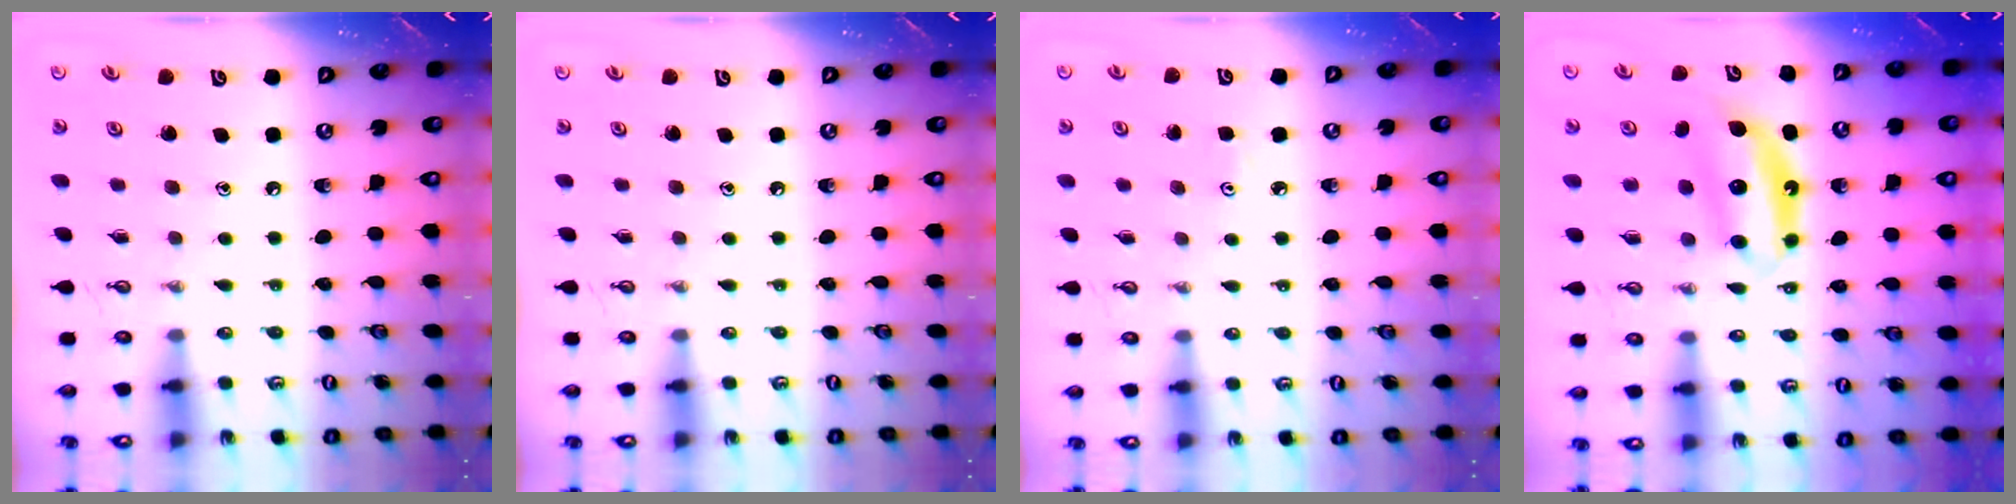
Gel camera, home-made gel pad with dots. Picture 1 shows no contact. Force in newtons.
{"total": 0.0}
{"total": 2.6, "press": 2.6, "slide": 0.5}
{"total": 6.5, "press": 6.5, "slide": 0.3}